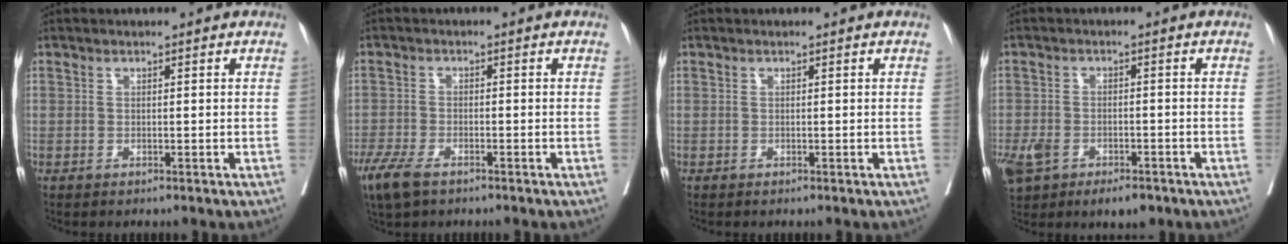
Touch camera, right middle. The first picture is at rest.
{"total": 6.1, "force": [-4.2, 2.2, 3.8], "torque": [-0.075, -0.012, -0.075]}
{"total": 0.0}
{"total": 9.9, "force": [-5.6, 5.4, 6.2], "torque": [-0.130, -0.003, -0.085]}